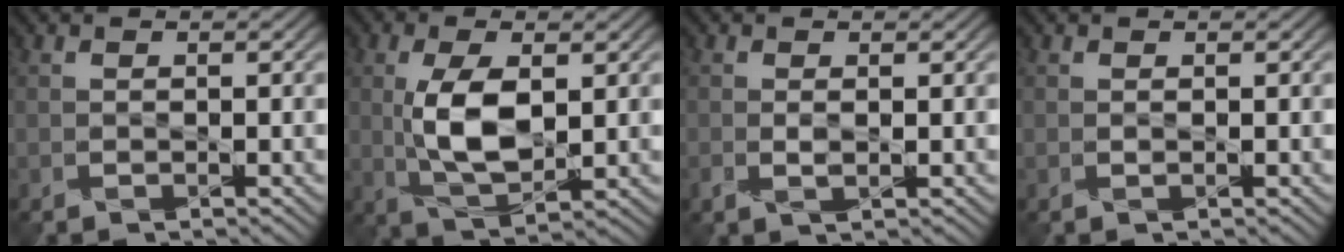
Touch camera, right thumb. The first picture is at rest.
{"total": 7.7, "force": [0.7, 3.5, 6.8], "torque": [-0.152, -0.004, 0.016]}
{"total": 1.3, "force": [0.0, 0.6, 1.2], "torque": [-0.029, -0.003, 0.001]}
{"total": 0.0}